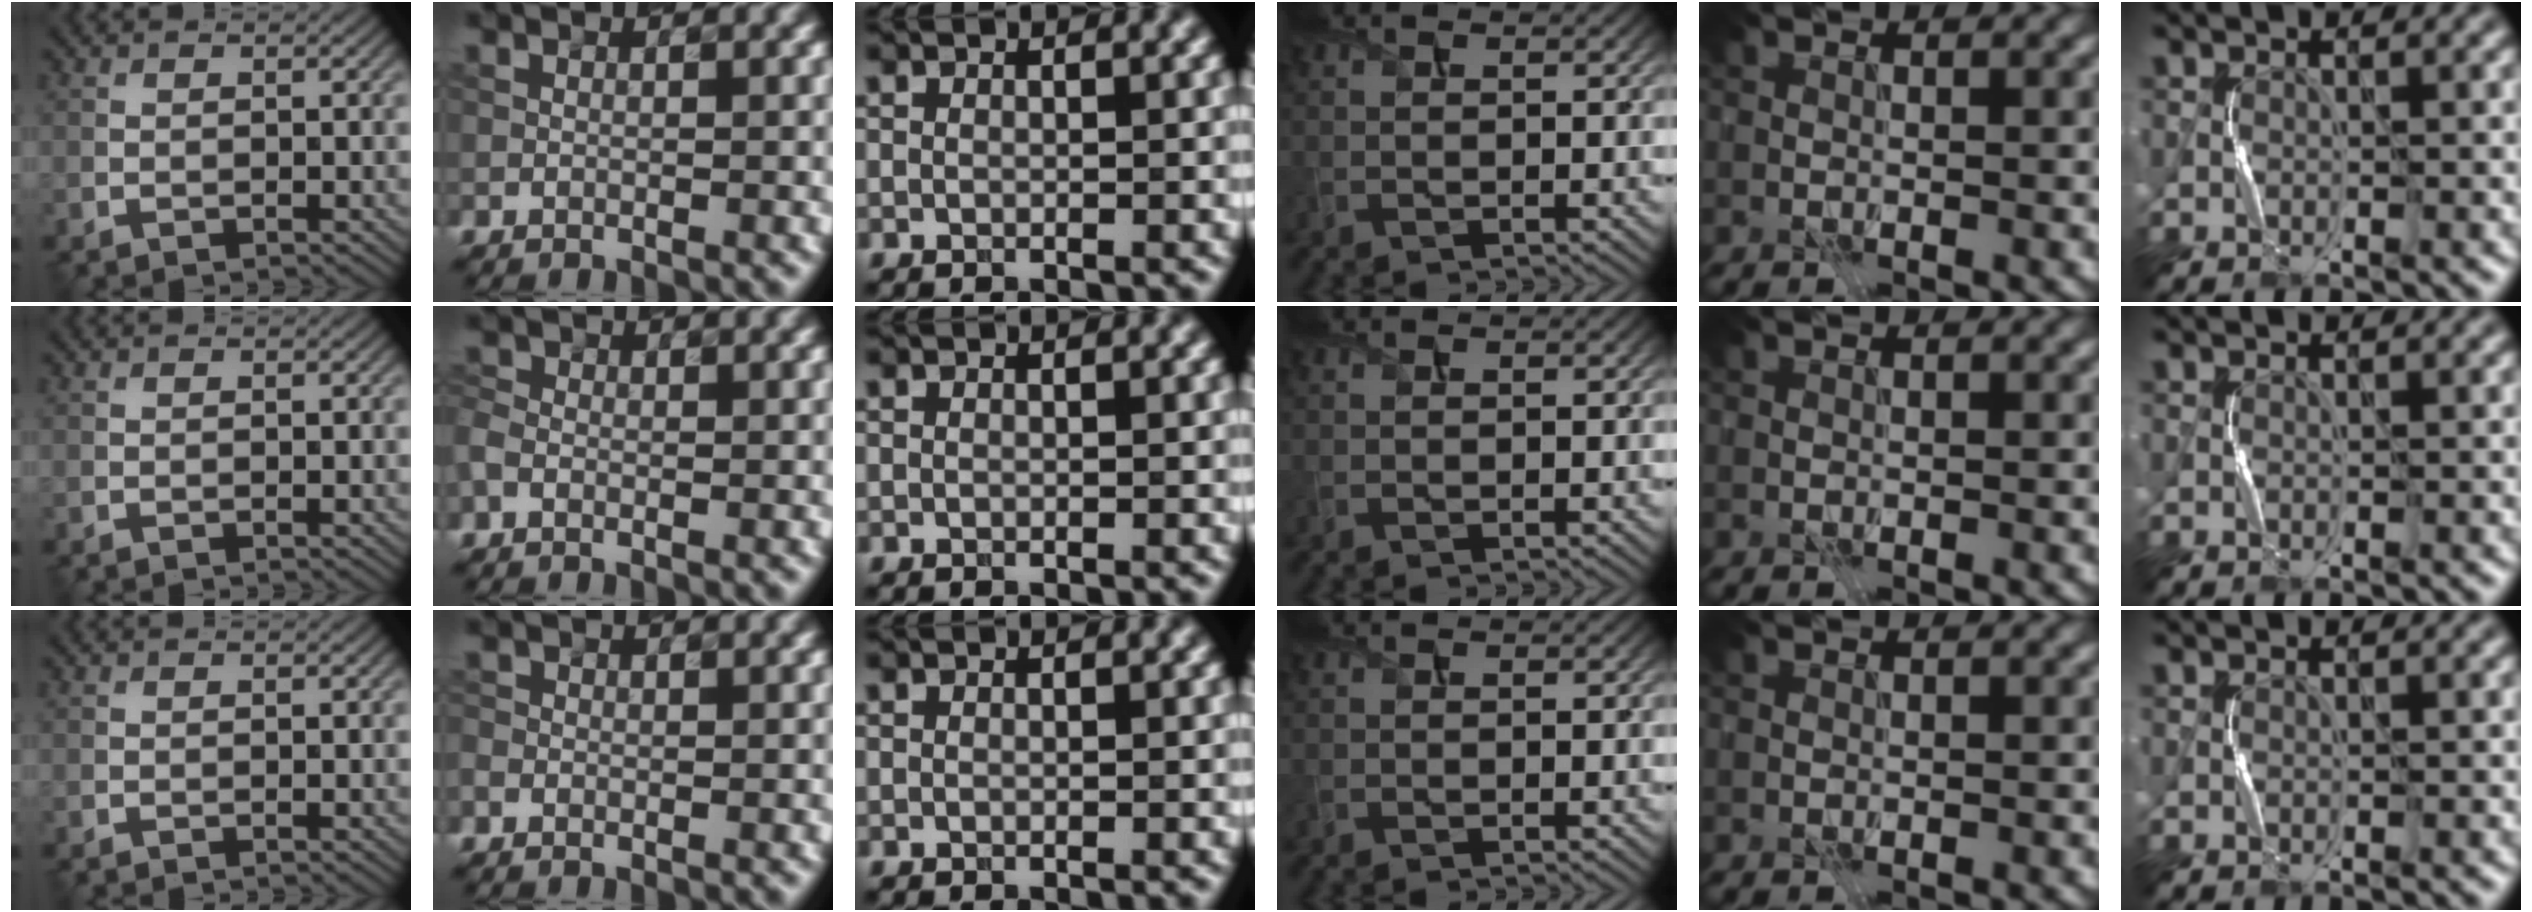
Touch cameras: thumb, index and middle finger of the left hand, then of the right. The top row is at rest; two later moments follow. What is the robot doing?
{"motion": "press", "object": "toy piano key"}